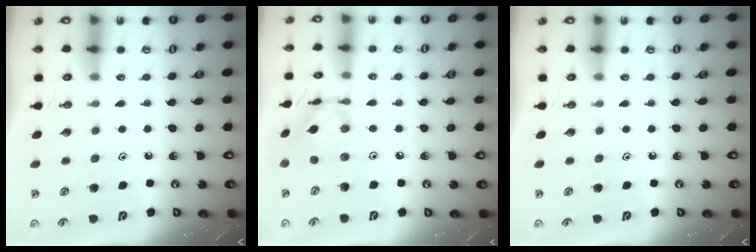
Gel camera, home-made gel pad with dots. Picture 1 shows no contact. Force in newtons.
{"total": 10.5, "press": 10.4, "slide": 1.0}
{"total": 0.0}